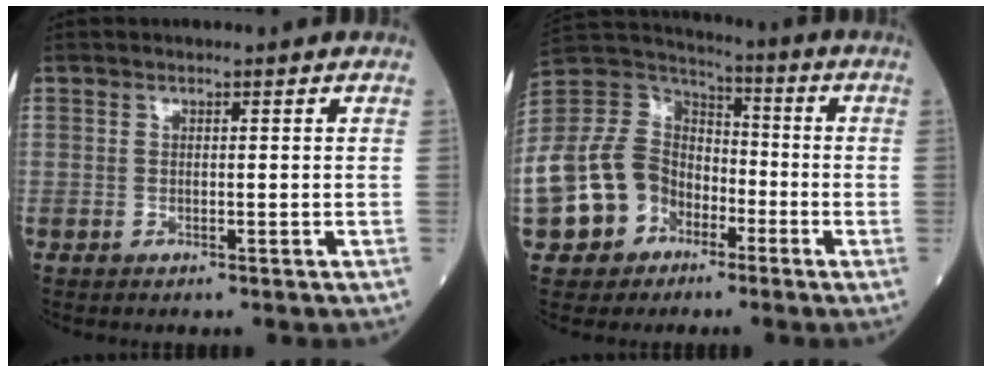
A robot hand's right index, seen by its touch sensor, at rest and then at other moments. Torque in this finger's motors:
{"motor_torque": [0.58, -0.32, 1.03, 0.09]}